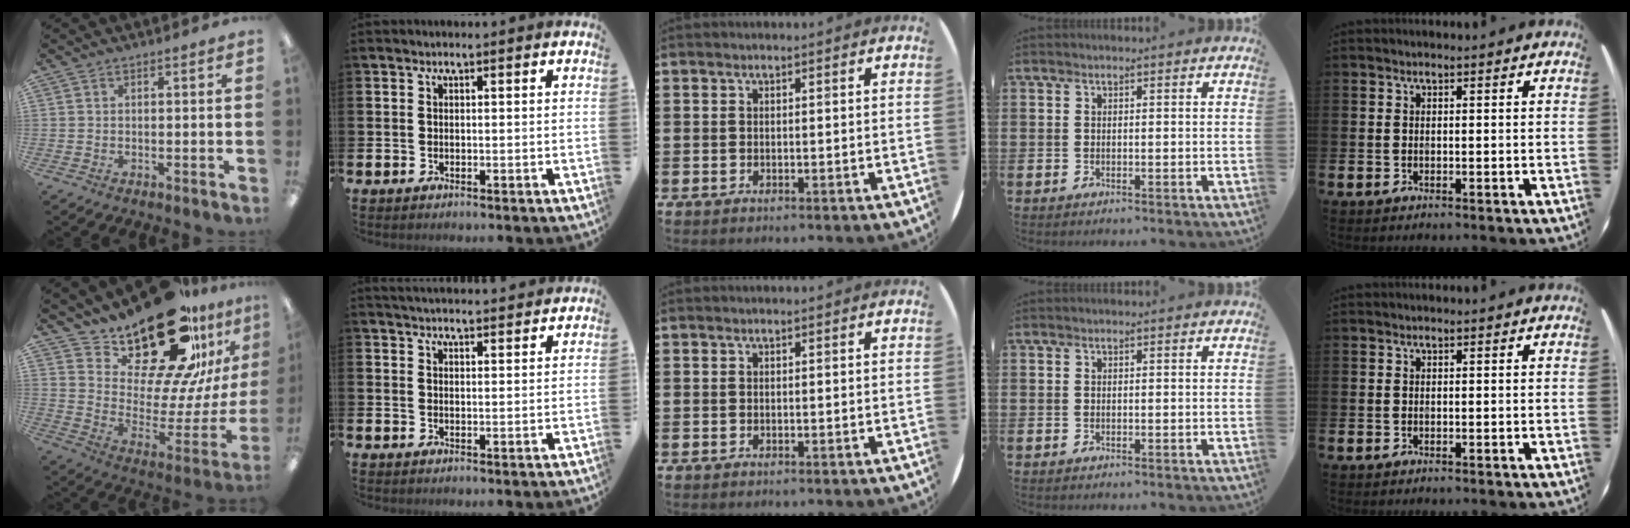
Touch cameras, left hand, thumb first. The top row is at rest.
{"thumb": {"total": 27.2, "force": [20.5, 10.0, 14.8], "torque": [-0.224, -0.145, 0.354]}, "index": {"total": 3.4, "force": [3.4, 0.0, 0.2], "torque": [-0.010, -0.018, 0.062]}}